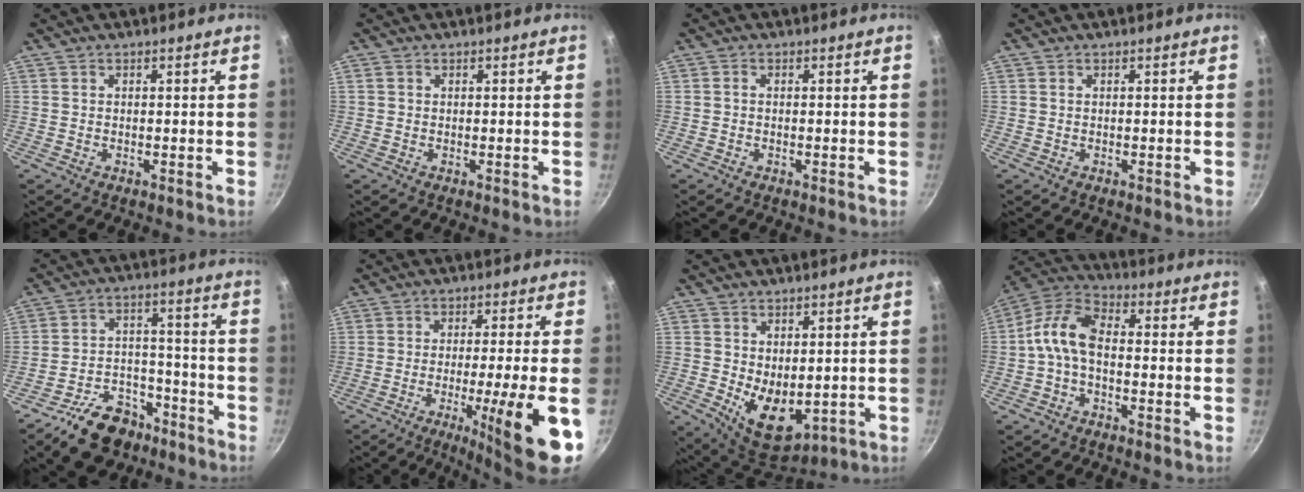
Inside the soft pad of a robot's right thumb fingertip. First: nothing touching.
{"total": 0.7, "force": [0.2, 0.6, 0.3], "torque": [-0.004, 0.003, 0.002]}
{"total": 0.6, "force": [0.0, 0.4, 0.5], "torque": [-0.009, 0.004, -0.002]}
{"total": 0.0}
{"total": 13.0, "force": [-9.2, 7.4, 5.6], "torque": [-0.062, 0.079, -0.142]}
{"total": 14.8, "force": [-5.2, 1.0, 13.8], "torque": [-0.197, 0.005, -0.072]}
{"total": 9.2, "force": [0.1, 5.8, 7.1], "torque": [-0.080, -0.024, 0.023]}
{"total": 9.1, "force": [-1.4, 5.0, 7.4], "torque": [-0.147, 0.041, -0.044]}